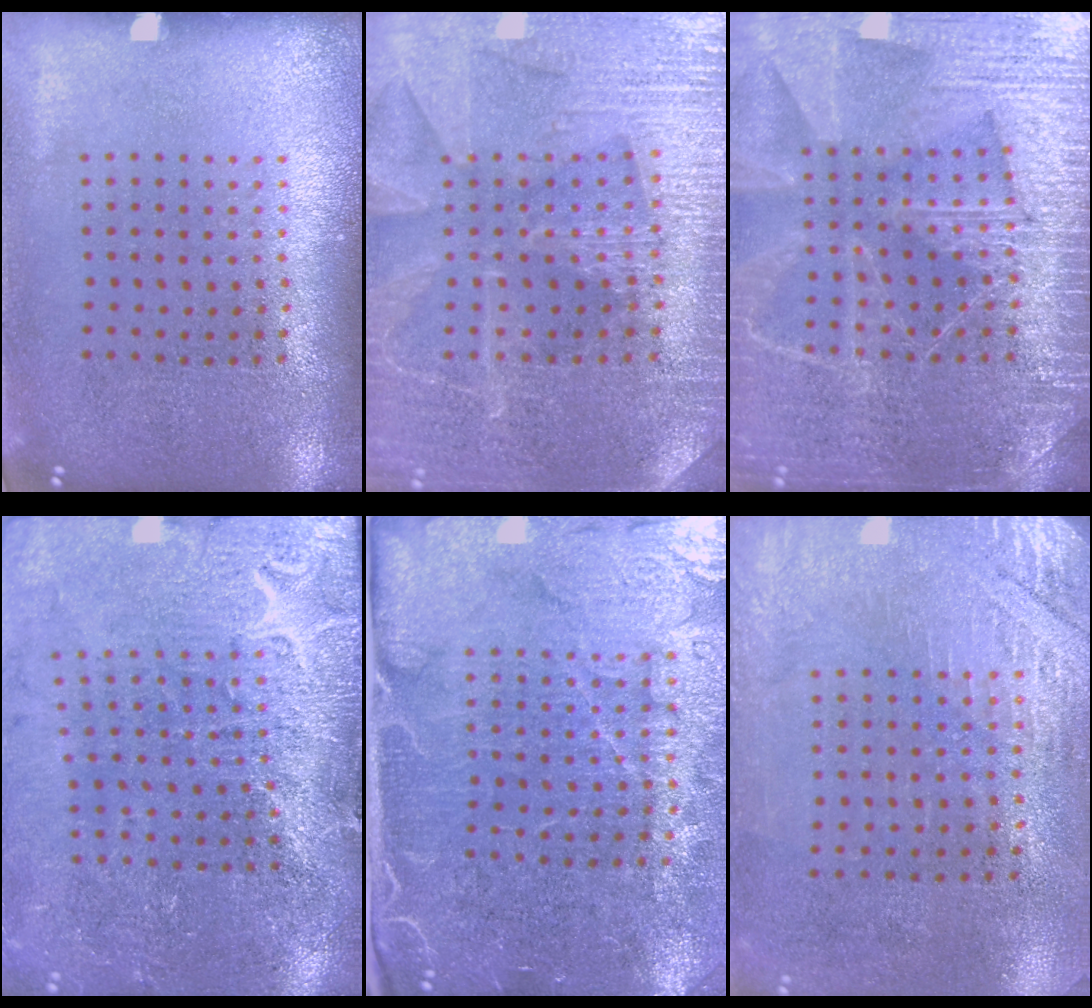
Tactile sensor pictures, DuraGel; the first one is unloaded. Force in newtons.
{"total": 3.6, "press": 3.5, "slide": 0.9}
{"total": 6.6, "press": 6.5, "slide": 0.9}
{"total": 3.2, "press": 3.2, "slide": 0.4}
{"total": 4.8, "press": 4.0, "slide": 2.7}
{"total": 2.9, "press": 2.5, "slide": 1.5}